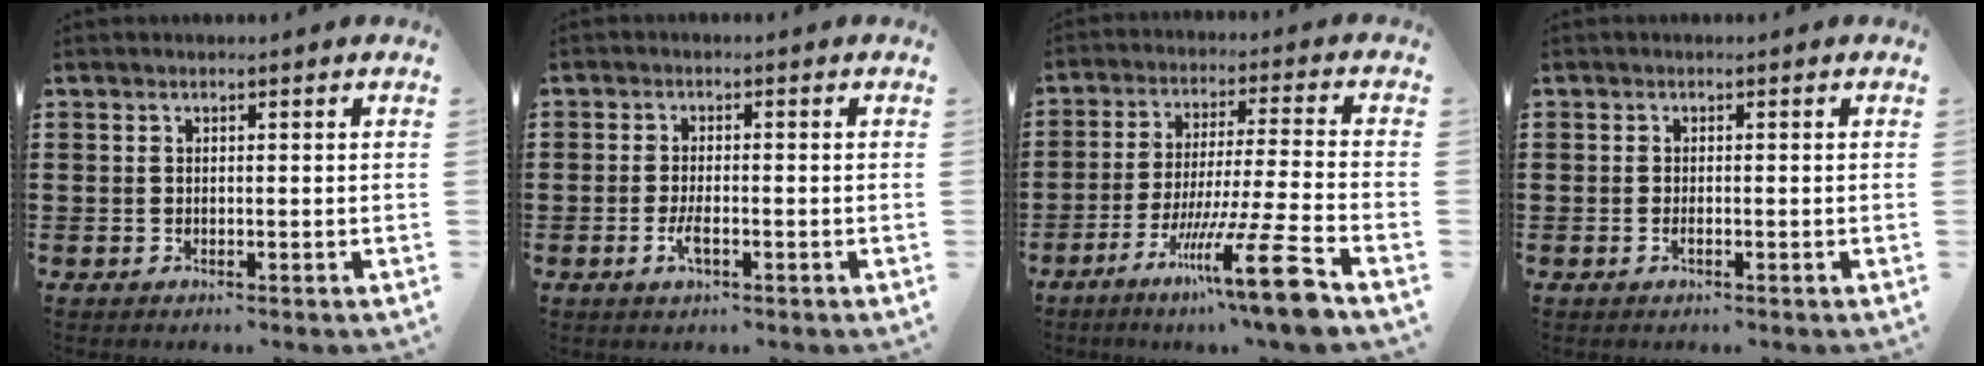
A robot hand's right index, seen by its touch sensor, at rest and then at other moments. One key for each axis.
{"total": 2.8, "fx": -1.0, "fy": 0.9, "fz": 2.4, "tx": -0.056, "ty": -0.003, "tz": -0.023}
{"total": 14.7, "fx": -8.6, "fy": -0.3, "fz": 12.0, "tx": -0.204, "ty": 0.008, "tz": -0.148}
{"total": 0.7, "fx": -0.3, "fy": 0.2, "fz": 0.6, "tx": -0.012, "ty": -0.004, "tz": -0.004}